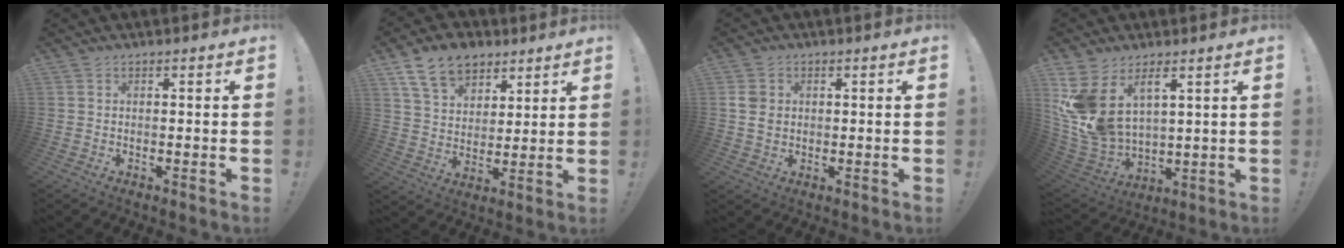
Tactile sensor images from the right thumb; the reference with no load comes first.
{"total": 13.6, "force": [8.2, 9.1, 5.9], "torque": [-0.094, -0.041, 0.156]}
{"total": 4.3, "force": [0.7, 3.8, 2.1], "torque": [-0.019, 0.002, 0.014]}
{"total": 13.7, "force": [6.6, 8.1, 8.8], "torque": [-0.191, -0.053, 0.124]}